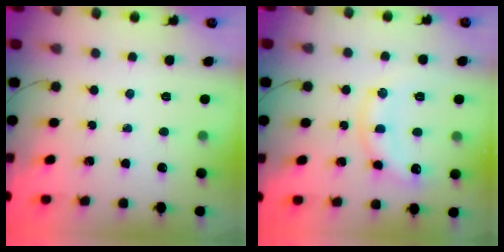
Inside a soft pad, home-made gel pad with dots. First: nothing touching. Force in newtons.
{"total": 11.0, "press": 10.9, "slide": 0.7}